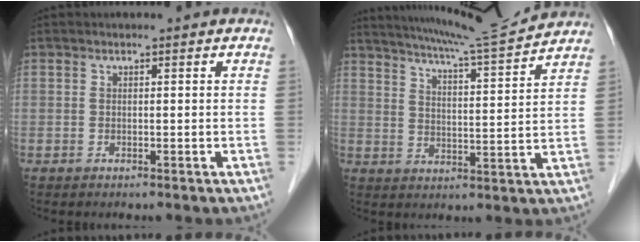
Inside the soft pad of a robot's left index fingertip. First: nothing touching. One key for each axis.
{"total": 12.8, "fx": 12.1, "fy": -1.6, "fz": 4.0, "tx": -0.076, "ty": -0.015, "tz": 0.179}